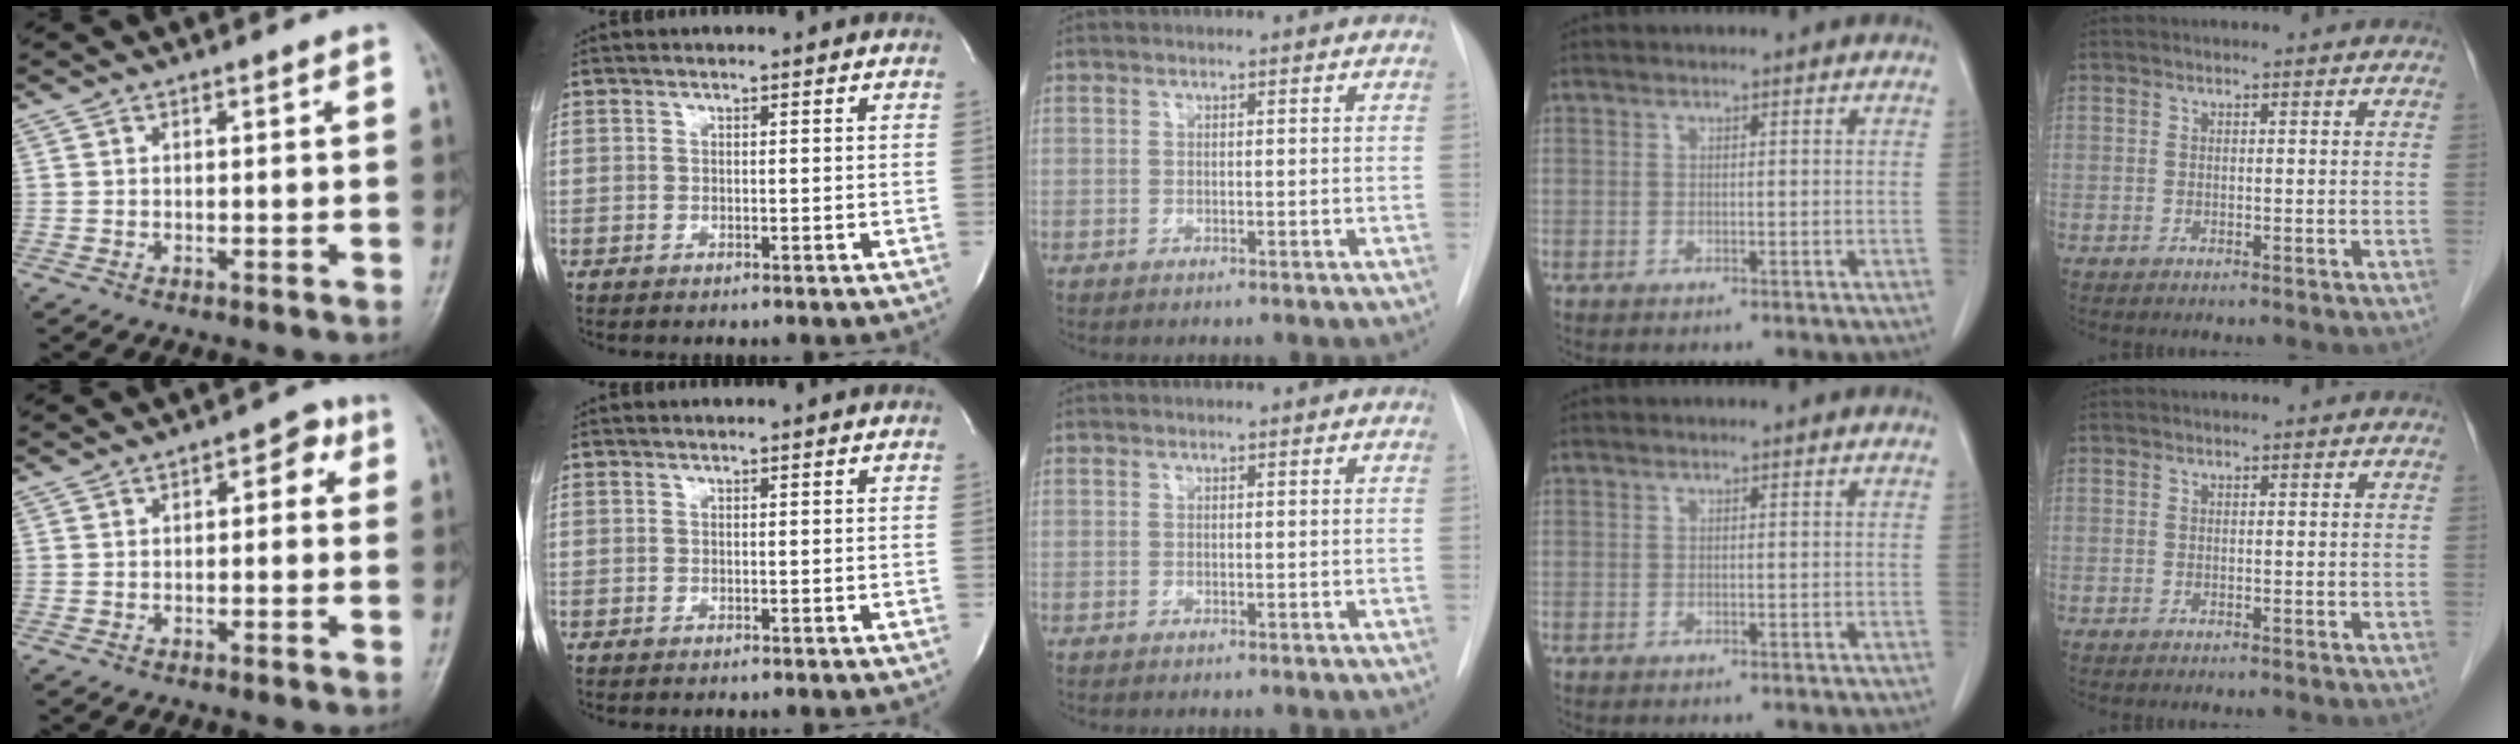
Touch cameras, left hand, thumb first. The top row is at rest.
{"thumb": {"total": 3.6, "force": [0.6, 2.1, 2.8], "torque": [-0.015, 0.012, -0.004]}}